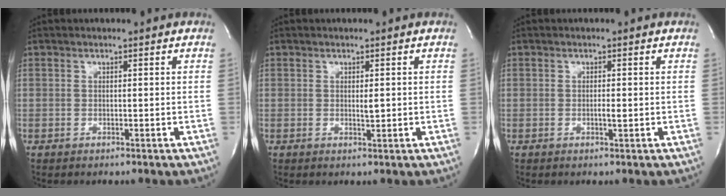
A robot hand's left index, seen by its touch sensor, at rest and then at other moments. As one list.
[{"total": 1.2, "force": [0.1, 0.3, 1.2], "torque": [-0.022, -0.002, 0.002]}, {"total": 1.0, "force": [-0.1, 0.2, 1.0], "torque": [-0.019, -0.002, -0.002]}]